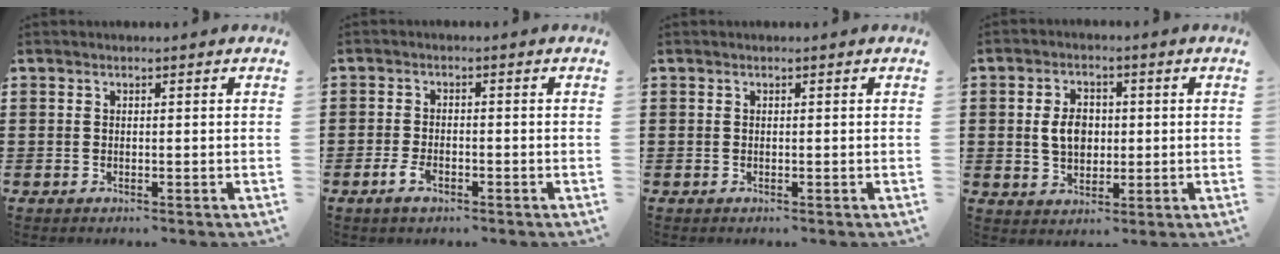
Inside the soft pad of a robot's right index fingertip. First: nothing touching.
{"total": 2.9, "force": [-1.4, 1.2, 2.2], "torque": [-0.055, -0.008, -0.029]}
{"total": 0.0}
{"total": 5.3, "force": [0.3, 3.7, 3.8], "torque": [-0.079, 0.008, -0.002]}